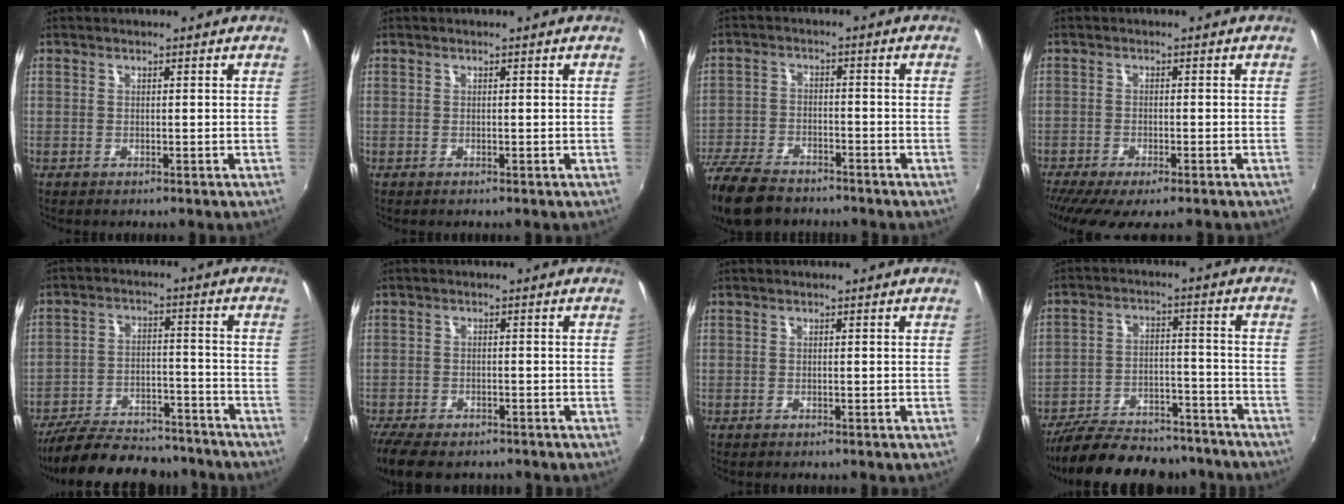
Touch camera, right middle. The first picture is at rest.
{"total": 0.0}
{"total": 13.5, "force": [-10.7, 5.7, 5.9], "torque": [-0.160, -0.024, -0.198]}
{"total": 9.6, "force": [-7.2, 2.5, 5.8], "torque": [-0.130, -0.045, -0.117]}
{"total": 20.6, "force": [-17.6, 6.9, 8.1], "torque": [-0.171, -0.002, -0.246]}
{"total": 9.6, "force": [-7.6, 3.7, 4.6], "torque": [-0.113, -0.037, -0.131]}
{"total": 0.0}
{"total": 22.5, "force": [-19.2, 7.6, 8.9], "torque": [-0.184, 0.000, -0.266]}